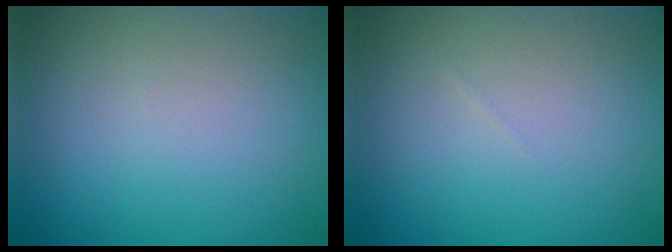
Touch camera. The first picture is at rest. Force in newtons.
{"total": 0.0}